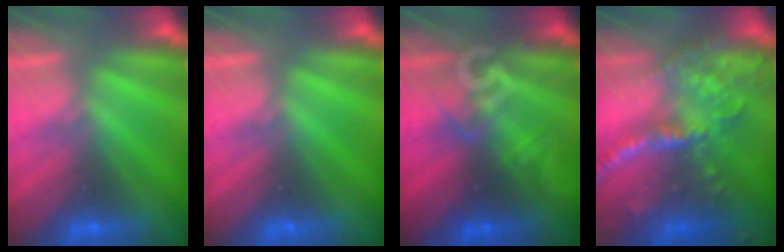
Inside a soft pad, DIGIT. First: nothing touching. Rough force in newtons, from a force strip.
{"total": 0.0}
{"total": 2.9}
{"total": 6.1}